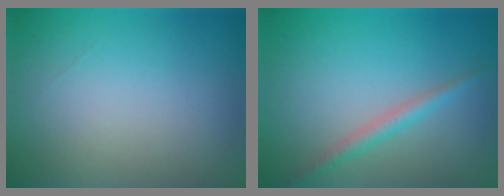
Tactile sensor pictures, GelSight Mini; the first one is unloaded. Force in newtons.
{"total": 1.6, "press": 1.6, "slide": 0.0}